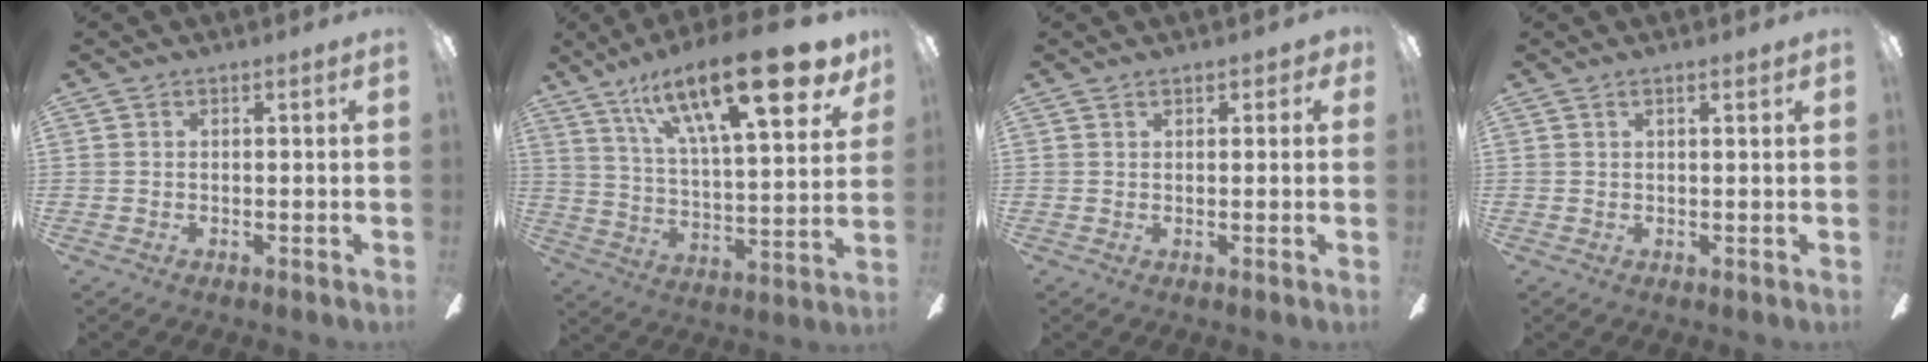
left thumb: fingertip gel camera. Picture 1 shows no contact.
{"total": 26.4, "force": [15.8, 8.3, 19.5], "torque": [-0.301, -0.092, 0.257]}
{"total": 1.9, "force": [1.1, 1.0, 1.2], "torque": [-0.010, -0.003, 0.016]}
{"total": 1.7, "force": [0.9, 0.1, 1.4], "torque": [-0.031, 0.000, 0.015]}